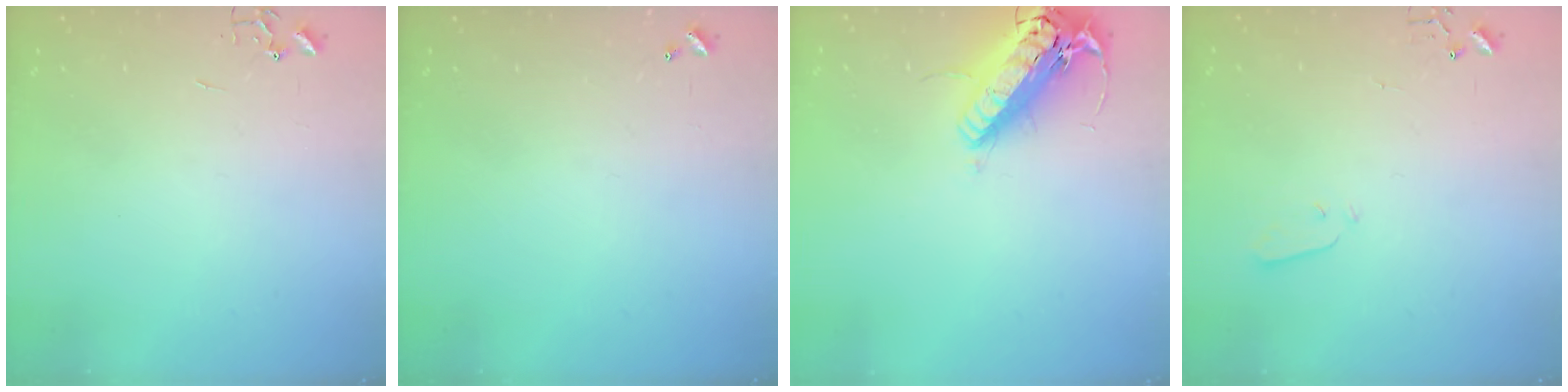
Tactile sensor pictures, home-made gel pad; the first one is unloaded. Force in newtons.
{"total": 0.0}
{"total": 19.5, "press": 19.1, "slide": 3.7}
{"total": 3.5, "press": 3.5, "slide": 0.3}